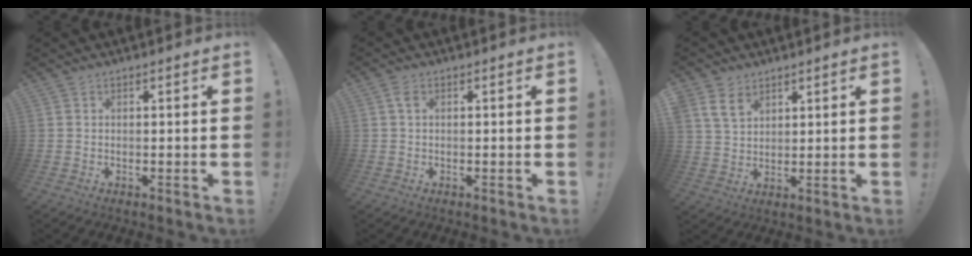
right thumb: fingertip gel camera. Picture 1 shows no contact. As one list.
[{"total": 2.1, "force": [0.5, 1.4, 1.6], "torque": [-0.024, 0.002, 0.007]}, {"total": 7.5, "force": [4.5, 5.1, 3.3], "torque": [-0.065, -0.013, 0.093]}]